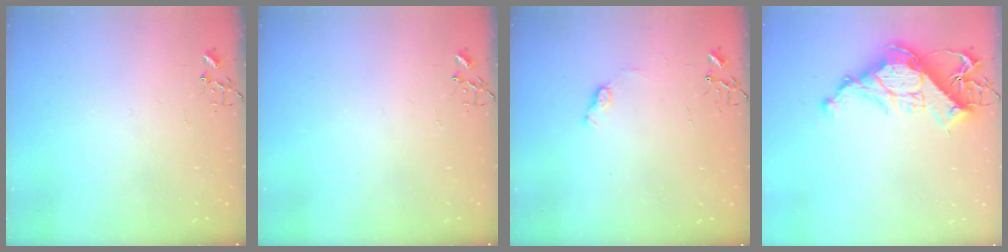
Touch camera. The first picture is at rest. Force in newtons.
{"total": 0.0}
{"total": 6.8, "press": 6.8, "slide": 0.8}
{"total": 15.4, "press": 15.3, "slide": 1.6}